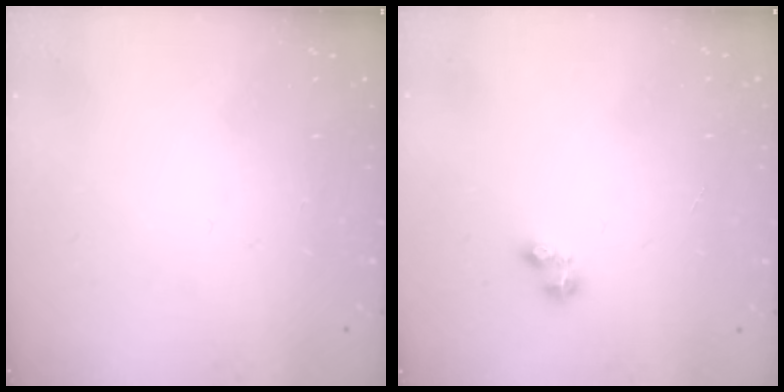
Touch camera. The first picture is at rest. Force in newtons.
{"total": 2.5, "press": 2.5, "slide": 0.4}